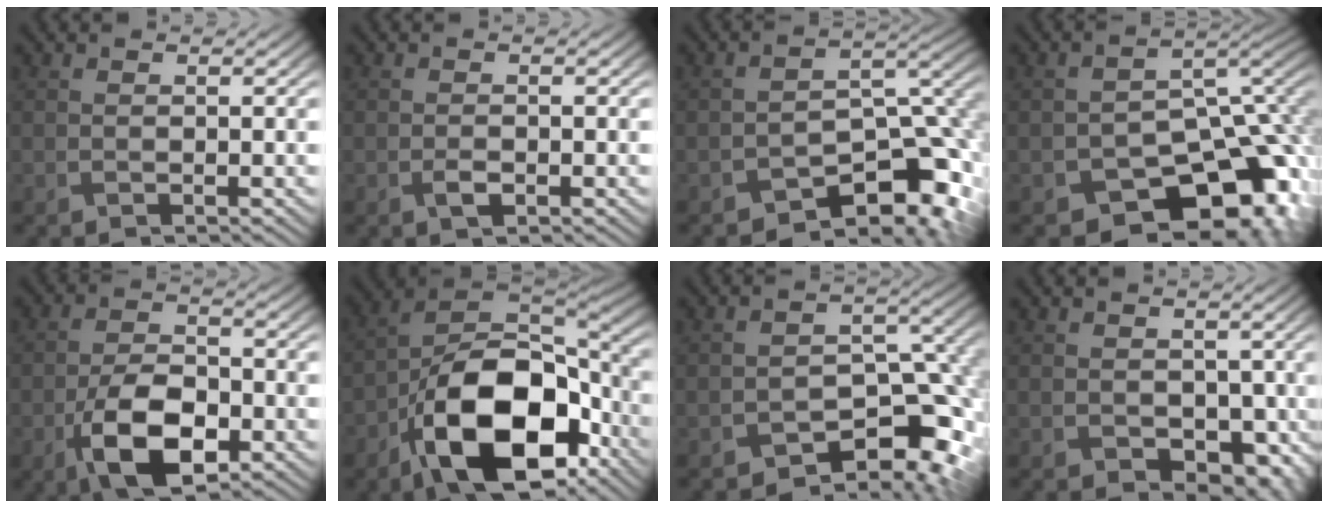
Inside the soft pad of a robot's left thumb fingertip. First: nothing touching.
{"total": 1.4, "force": [-0.6, 0.6, 1.1], "torque": [-0.023, 0.001, -0.012]}
{"total": 9.2, "force": [-5.9, 4.5, 5.4], "torque": [-0.062, -0.021, -0.096]}
{"total": 14.5, "force": [-8.1, 8.8, 8.2], "torque": [-0.113, -0.034, -0.100]}
{"total": 9.5, "force": [-4.1, 4.7, 7.2], "torque": [-0.145, -0.001, -0.081]}
{"total": 16.8, "force": [-7.3, 8.9, 12.2], "torque": [-0.207, -0.034, -0.136]}
{"total": 8.4, "force": [-5.1, 4.5, 5.0], "torque": [-0.054, -0.016, -0.080]}
{"total": 5.9, "force": [-1.9, 4.6, 3.1], "torque": [-0.037, -0.006, -0.029]}